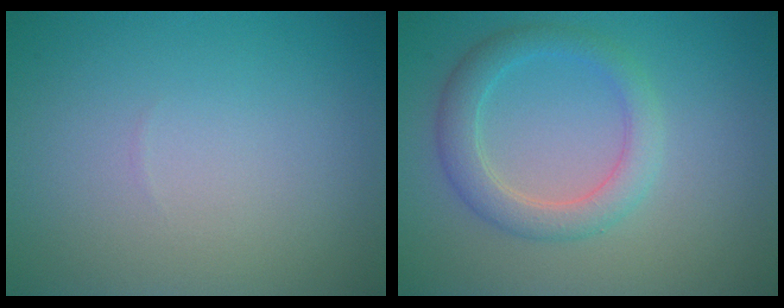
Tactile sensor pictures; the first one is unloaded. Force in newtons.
{"total": 3.4, "press": 3.4, "slide": 0.2}